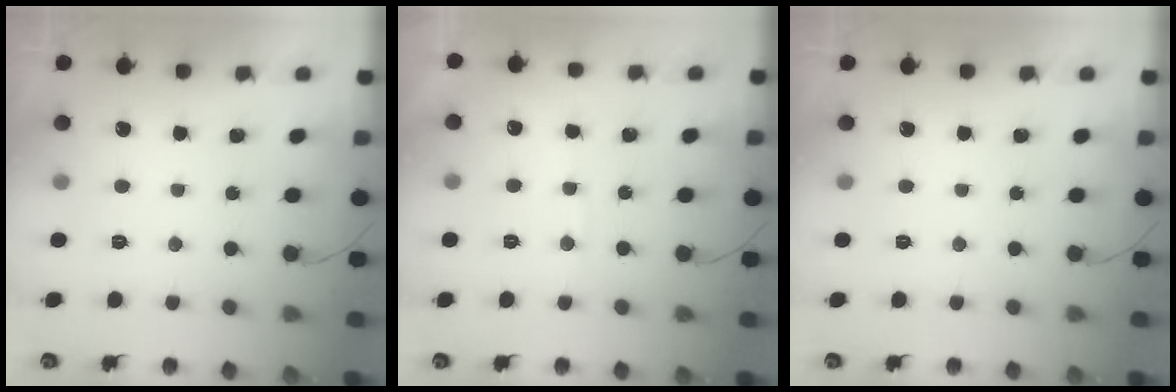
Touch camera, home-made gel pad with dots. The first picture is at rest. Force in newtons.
{"total": 4.2, "press": 4.1, "slide": 0.5}
{"total": 0.0}